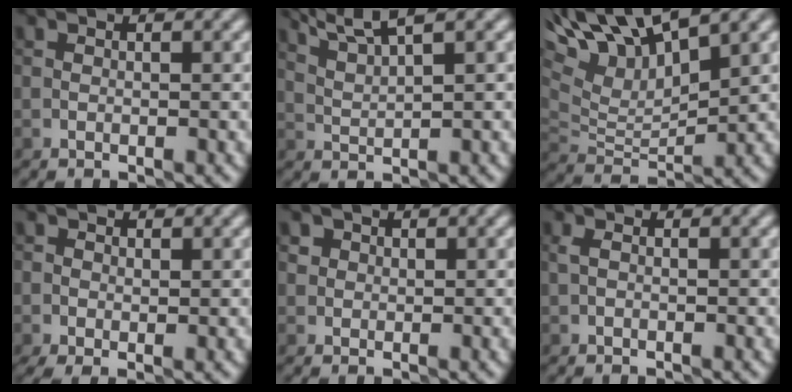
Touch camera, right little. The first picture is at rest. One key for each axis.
{"total": 4.7, "fx": 3.8, "fy": 0.5, "fz": 2.7, "tx": -0.044, "ty": 0.015, "tz": 0.064}
{"total": 8.6, "fx": 6.0, "fy": 2.8, "fz": 5.5, "tx": -0.112, "ty": 0.019, "tz": 0.108}
{"total": 1.9, "fx": -0.3, "fy": 1.1, "fz": 1.5, "tx": -0.028, "ty": -0.002, "tz": -0.004}
{"total": 1.1, "fx": 0.7, "fy": 0.9, "fz": 0.0, "tx": 0.010, "ty": 0.004, "tz": 0.006}
{"total": 0.6, "fx": 0.0, "fy": 0.3, "fz": 0.5, "tx": -0.012, "ty": 0.002, "tz": 0.001}